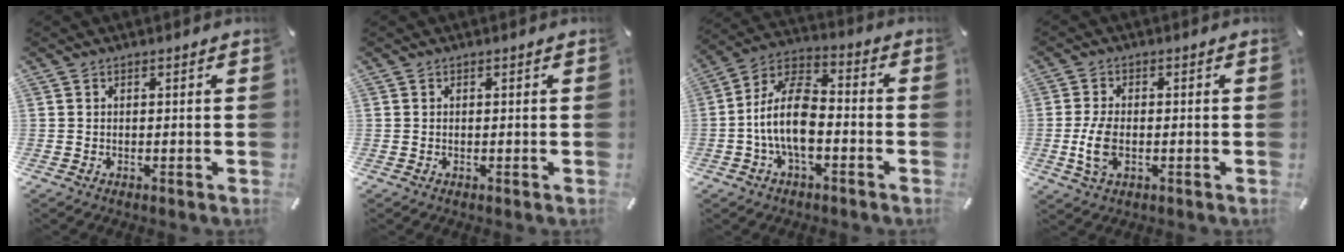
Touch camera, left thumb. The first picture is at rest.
{"total": 0.0}
{"total": 13.6, "force": [-3.5, 7.3, 10.9], "torque": [-0.228, 0.012, -0.065]}
{"total": 6.3, "force": [-1.1, 3.6, 5.1], "torque": [-0.116, -0.002, -0.023]}